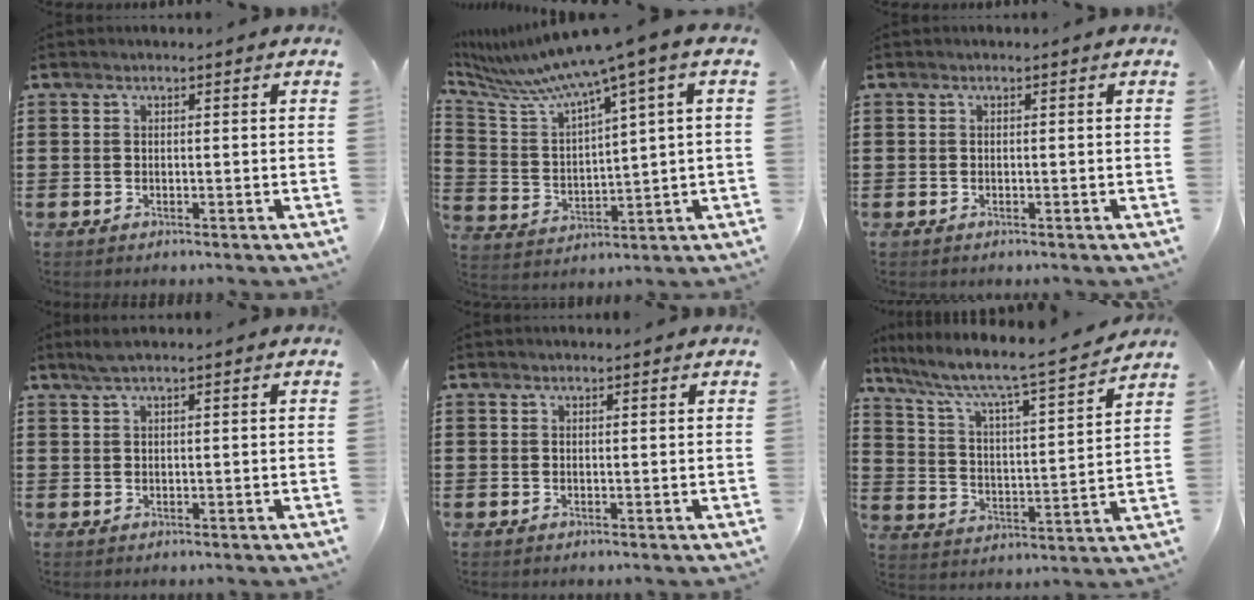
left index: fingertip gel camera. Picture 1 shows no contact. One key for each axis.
{"total": 7.8, "fx": 5.5, "fy": 0.1, "fz": 5.6, "tx": -0.140, "ty": -0.042, "tz": 0.082}
{"total": 0.0}
{"total": 2.0, "fx": 1.4, "fy": 0.1, "fz": 1.4, "tx": -0.029, "ty": 0.002, "tz": 0.025}
{"total": 0.6, "fx": 0.5, "fy": 0.0, "fz": 0.2, "tx": -0.006, "ty": 0.000, "tz": 0.011}
{"total": 6.1, "fx": 5.2, "fy": 0.3, "fz": 3.1, "tx": -0.086, "ty": -0.045, "tz": 0.076}